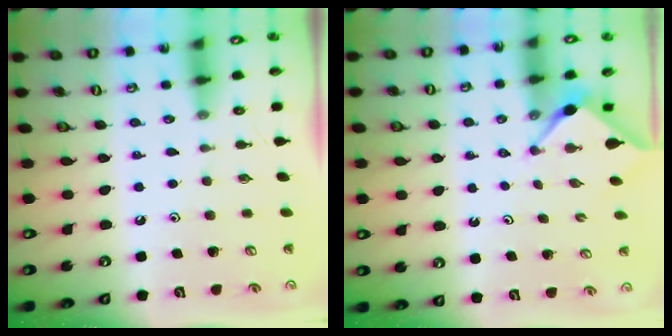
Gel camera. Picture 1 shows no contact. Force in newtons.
{"total": 3.1, "press": 3.0, "slide": 0.3}